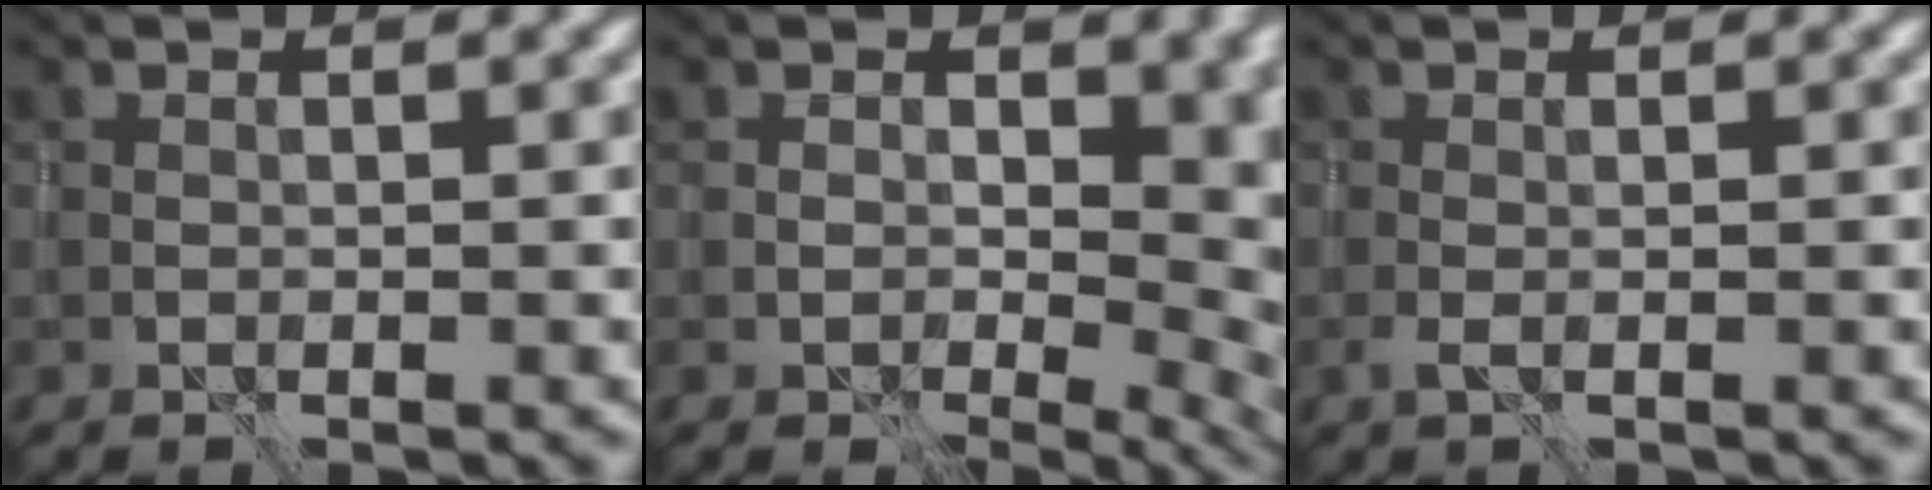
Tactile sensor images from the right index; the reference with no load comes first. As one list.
[{"total": 10.8, "force": [0.7, 7.0, 8.2], "torque": [-0.095, -0.022, 0.025]}, {"total": 0.8, "force": [-0.2, 0.2, 0.8], "torque": [-0.019, -0.001, -0.005]}]